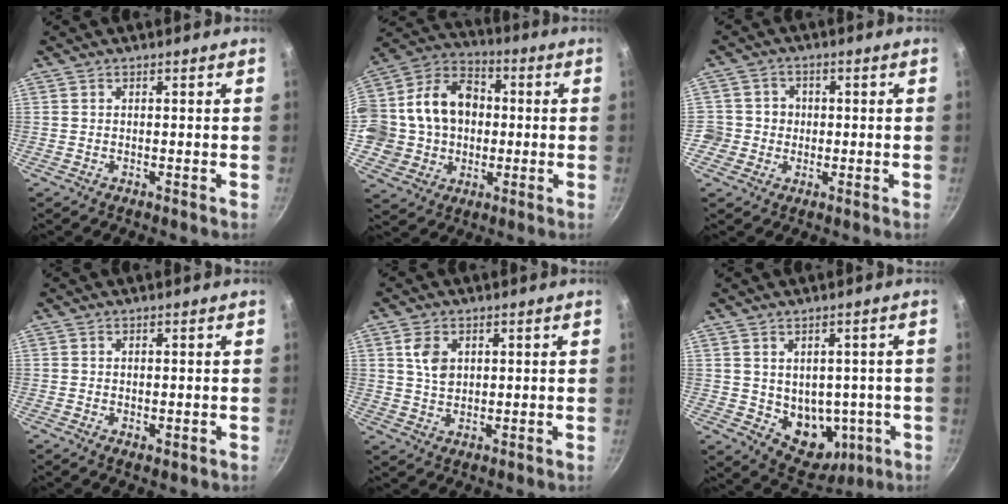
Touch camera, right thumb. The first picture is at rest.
{"total": 19.9, "force": [0.7, 16.5, 11.1], "torque": [-0.193, 0.041, 0.010]}
{"total": 4.7, "force": [-0.5, 4.6, 0.7], "torque": [0.027, 0.012, -0.015]}
{"total": 1.9, "force": [-0.2, 1.1, 1.5], "torque": [-0.021, -0.005, -0.001]}
{"total": 5.2, "force": [1.6, 3.5, 3.5], "torque": [-0.055, -0.005, 0.033]}
{"total": 10.9, "force": [-1.1, 8.4, 6.9], "torque": [-0.057, -0.008, 0.010]}